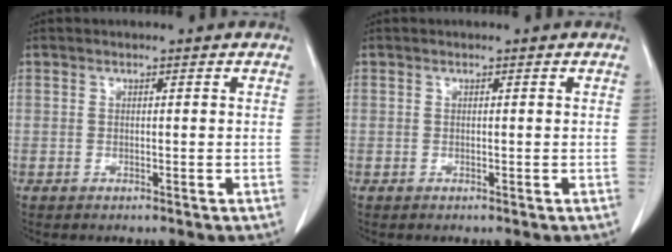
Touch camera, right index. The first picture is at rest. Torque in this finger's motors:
{"motor_torque": [0.00, 0.00, 0.00, 0.00]}